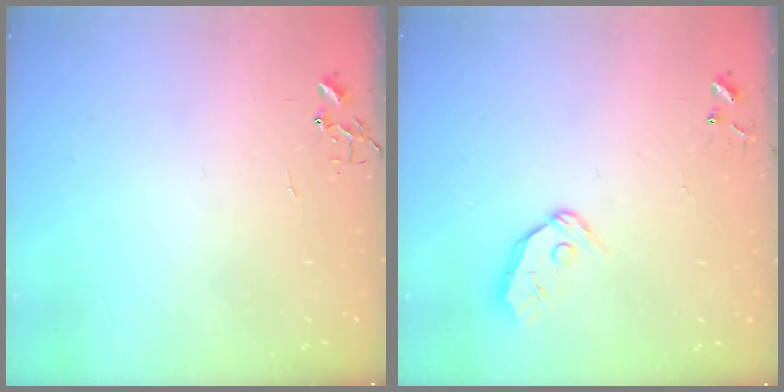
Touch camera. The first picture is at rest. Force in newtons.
{"total": 7.6, "press": 7.5, "slide": 0.8}